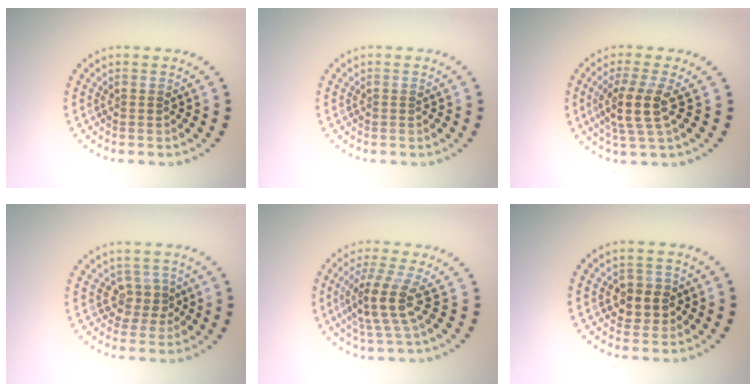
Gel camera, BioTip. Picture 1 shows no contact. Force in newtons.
{"total": 0.0}
{"total": 3.7, "press": 2.9, "slide": 2.3}
{"total": 2.2, "press": 1.9, "slide": 1.1}
{"total": 4.1, "press": 3.1, "slide": 2.7}
{"total": 2.7, "press": 2.6, "slide": 0.6}